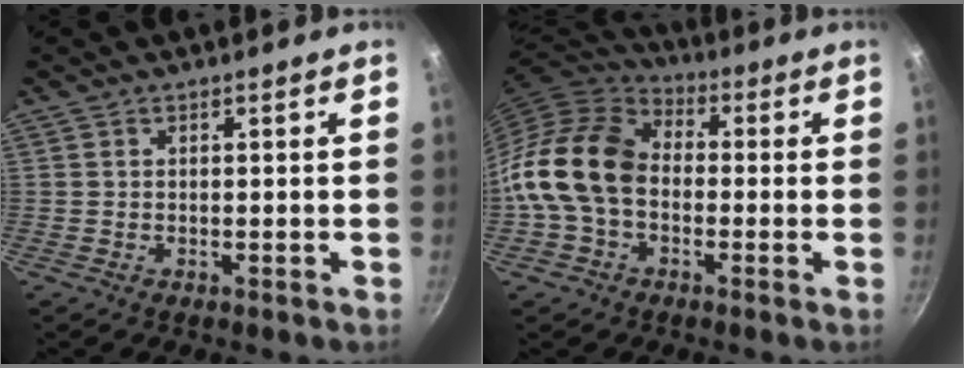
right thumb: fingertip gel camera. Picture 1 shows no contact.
{"total": 15.5, "force": [-1.4, 11.1, 10.7], "torque": [-0.181, 0.037, -0.045]}